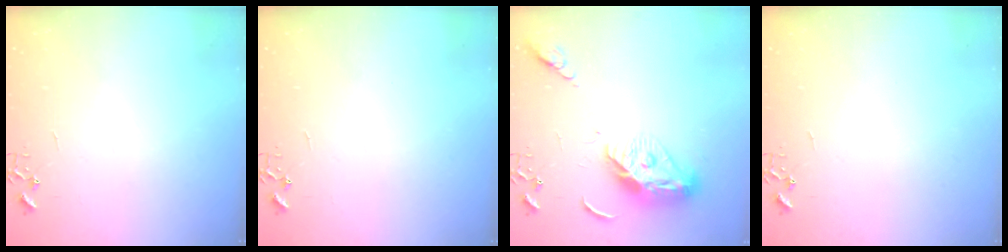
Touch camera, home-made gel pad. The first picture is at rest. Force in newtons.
{"total": 0.0}
{"total": 13.1, "press": 13.0, "slide": 1.3}
{"total": 0.0}